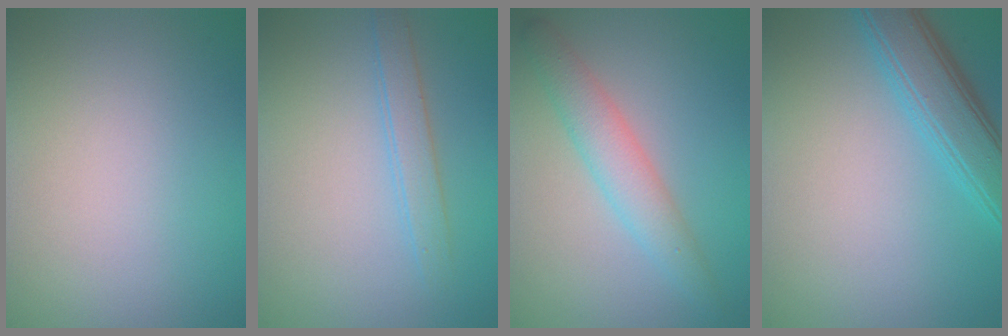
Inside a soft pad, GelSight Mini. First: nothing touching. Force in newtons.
{"total": 1.9, "press": 1.9, "slide": 0.1}
{"total": 3.4, "press": 3.4, "slide": 0.1}
{"total": 4.7, "press": 4.7, "slide": 0.1}